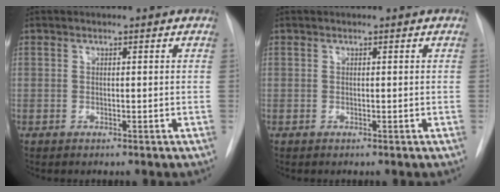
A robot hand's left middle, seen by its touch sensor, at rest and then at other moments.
{"total": 0.0}